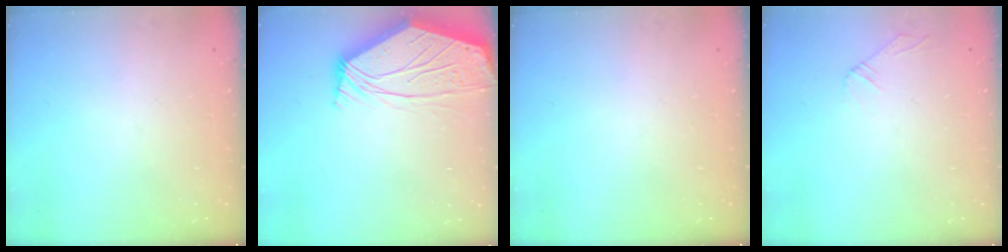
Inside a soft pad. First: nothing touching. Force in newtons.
{"total": 6.4, "press": 6.3, "slide": 1.0}
{"total": 0.0}
{"total": 5.4, "press": 5.4, "slide": 0.9}